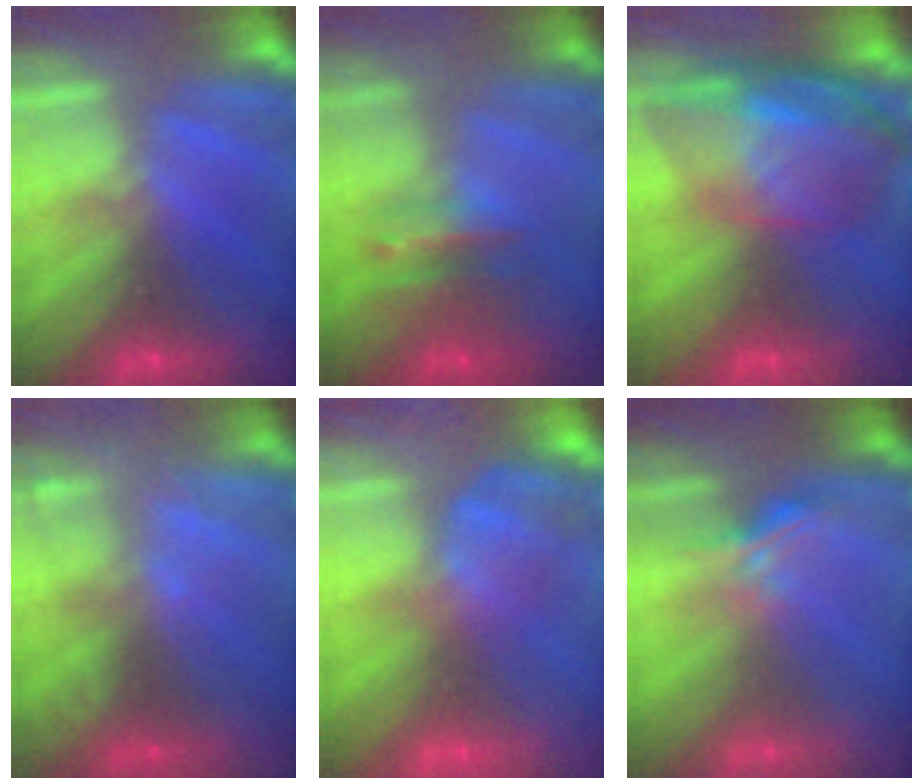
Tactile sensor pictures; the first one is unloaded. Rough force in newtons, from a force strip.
{"total": 2.8}
{"total": 7.3}
{"total": 2.1}
{"total": 2.9}
{"total": 1.4}